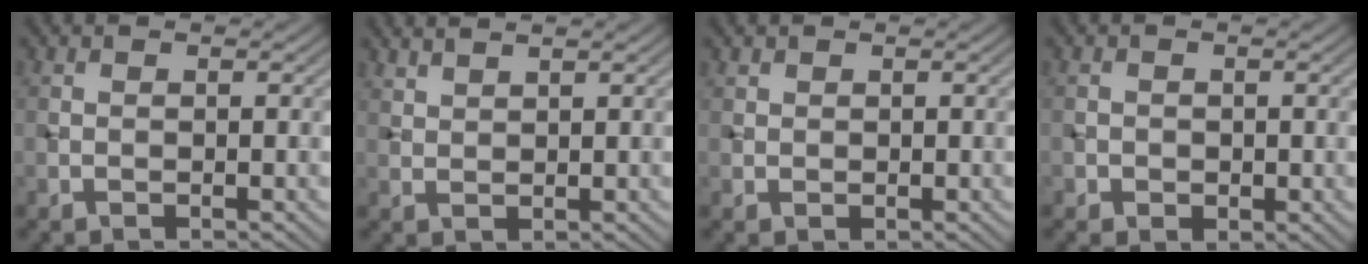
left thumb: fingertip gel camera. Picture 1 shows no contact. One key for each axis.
{"total": 2.0, "fx": 1.7, "fy": 0.3, "fz": 0.9, "tx": -0.017, "ty": 0.003, "tz": 0.035}
{"total": 1.0, "fx": 0.7, "fy": 0.8, "fz": 0.2, "tx": -0.005, "ty": -0.001, "tz": 0.016}
{"total": 1.6, "fx": -0.4, "fy": 1.4, "fz": 0.8, "tx": -0.013, "ty": -0.008, "tz": -0.007}